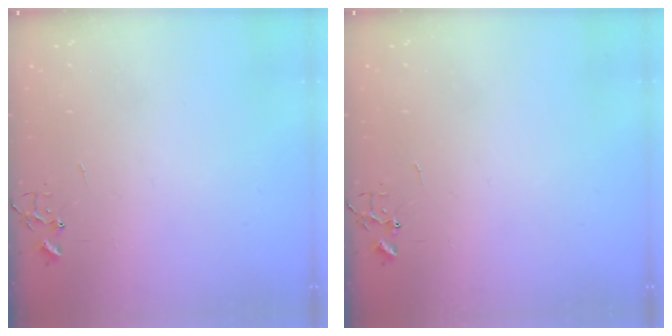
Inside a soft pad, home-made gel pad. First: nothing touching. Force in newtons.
{"total": 0.0}